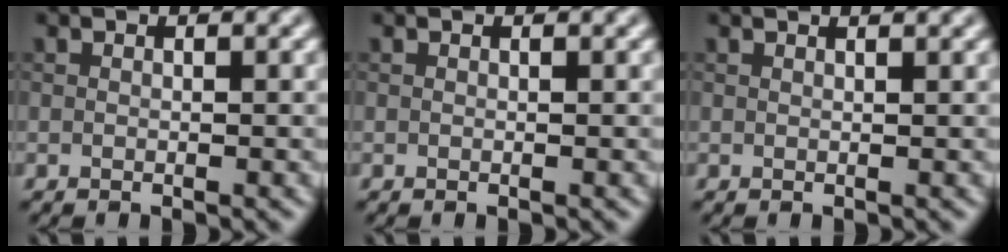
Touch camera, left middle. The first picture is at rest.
{"total": 0.0}
{"total": 1.7, "force": [1.3, 0.5, 0.9], "torque": [-0.007, 0.003, 0.005]}